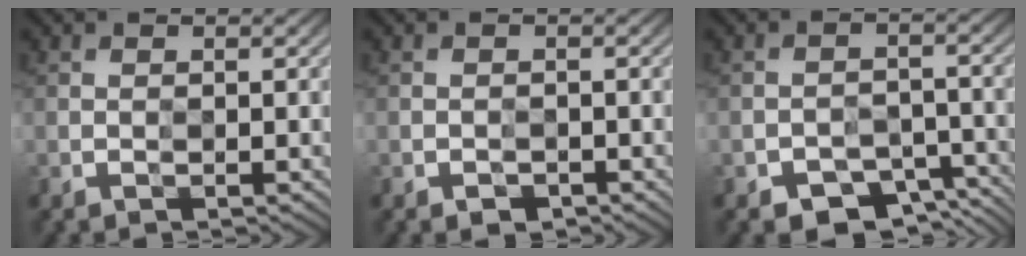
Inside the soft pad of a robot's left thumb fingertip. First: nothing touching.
{"total": 1.5, "force": [-1.3, 0.7, 0.6], "torque": [-0.003, -0.002, -0.019]}
{"total": 5.6, "force": [-5.0, 2.6, 0.4], "torque": [0.017, 0.009, -0.069]}